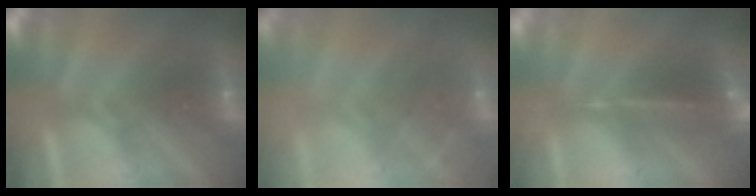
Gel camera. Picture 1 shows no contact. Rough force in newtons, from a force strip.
{"total": 6.9}
{"total": 5.8}